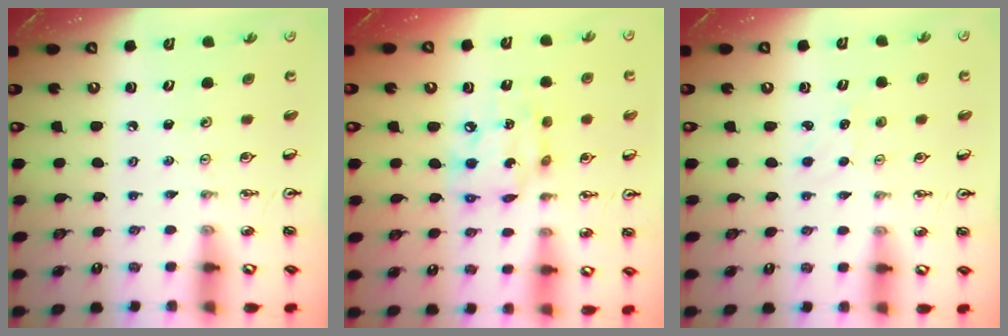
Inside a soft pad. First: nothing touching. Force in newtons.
{"total": 11.4, "press": 11.3, "slide": 1.2}
{"total": 1.2, "press": 1.1, "slide": 0.2}